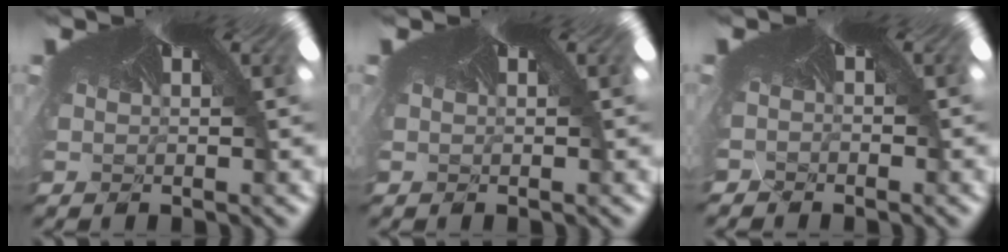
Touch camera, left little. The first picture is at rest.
{"total": 0.0}
{"total": 2.6, "force": [-2.3, 1.2, 0.4], "torque": [-0.017, -0.036, -0.018]}